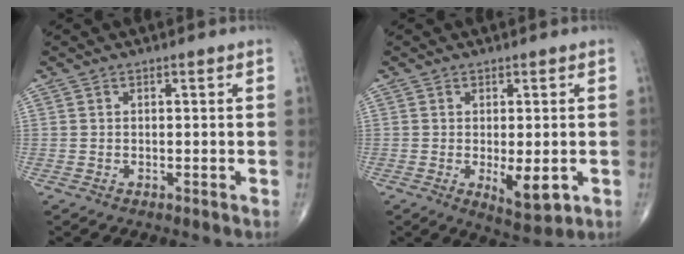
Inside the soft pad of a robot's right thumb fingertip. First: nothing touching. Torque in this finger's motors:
{"motor_torque": [1.09, 1.01, 0.27, -0.38, 0.25]}